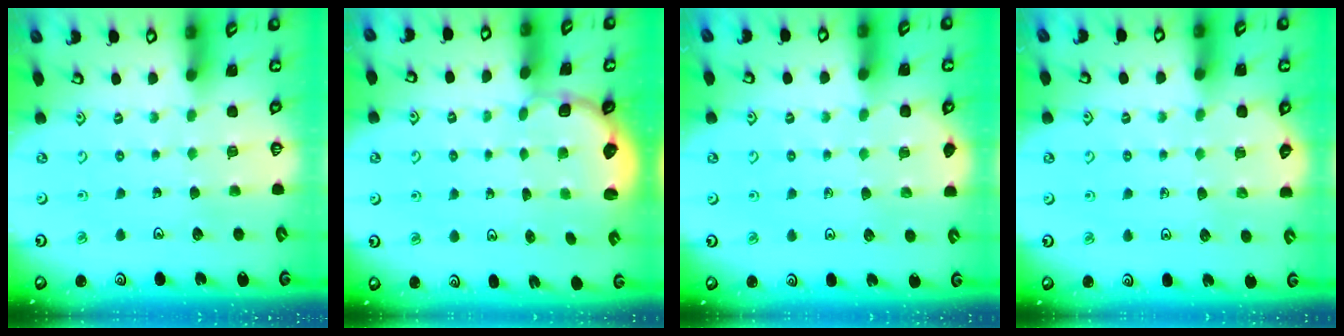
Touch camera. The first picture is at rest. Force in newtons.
{"total": 2.9, "press": 2.4, "slide": 1.6}
{"total": 5.1, "press": 4.9, "slide": 1.2}
{"total": 4.5, "press": 4.5, "slide": 0.8}